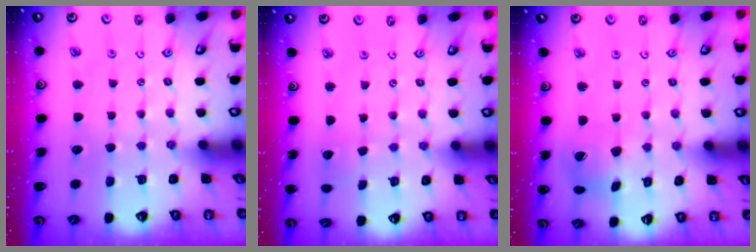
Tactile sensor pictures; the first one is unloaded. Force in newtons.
{"total": 1.9, "press": 1.9, "slide": 0.2}
{"total": 7.5, "press": 7.5, "slide": 0.9}